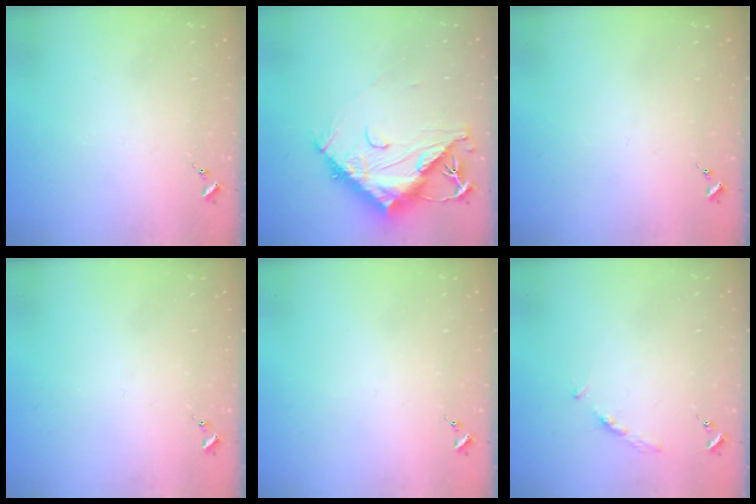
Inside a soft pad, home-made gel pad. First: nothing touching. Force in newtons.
{"total": 15.7, "press": 15.6, "slide": 1.4}
{"total": 0.0}
{"total": 0.0}
{"total": 0.0}
{"total": 3.9, "press": 3.9, "slide": 0.5}